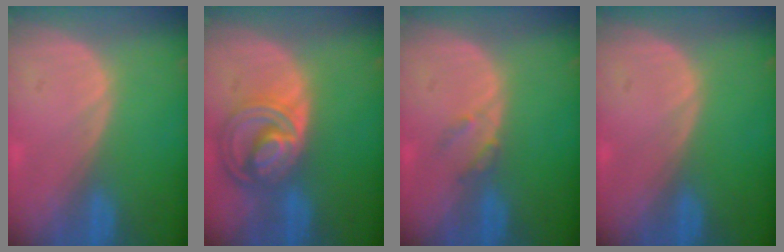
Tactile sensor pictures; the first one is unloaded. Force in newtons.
{"total": 8.6, "press": 7.4, "slide": 4.4}
{"total": 1.9, "press": 1.9, "slide": 0.1}
{"total": 0.0}